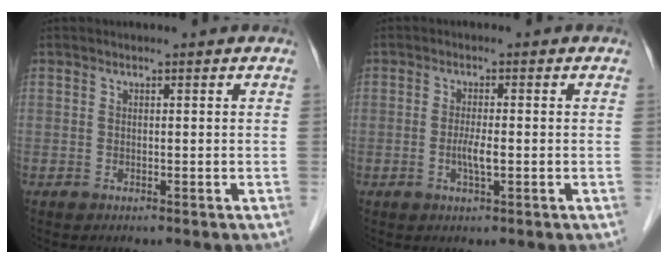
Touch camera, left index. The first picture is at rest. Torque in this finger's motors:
{"motor_torque": [0.65, 0.38, 0.14, 0.02]}